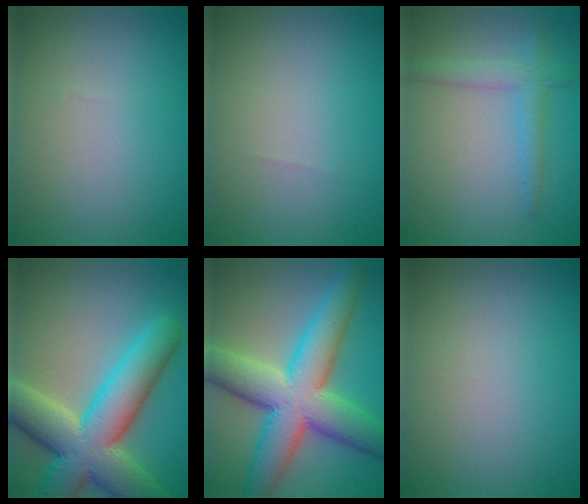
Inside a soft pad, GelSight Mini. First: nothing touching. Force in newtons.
{"total": 0.0}
{"total": 2.7, "press": 2.7, "slide": 0.0}
{"total": 11.9, "press": 11.9, "slide": 0.6}
{"total": 11.6, "press": 11.6, "slide": 0.3}
{"total": 0.0}